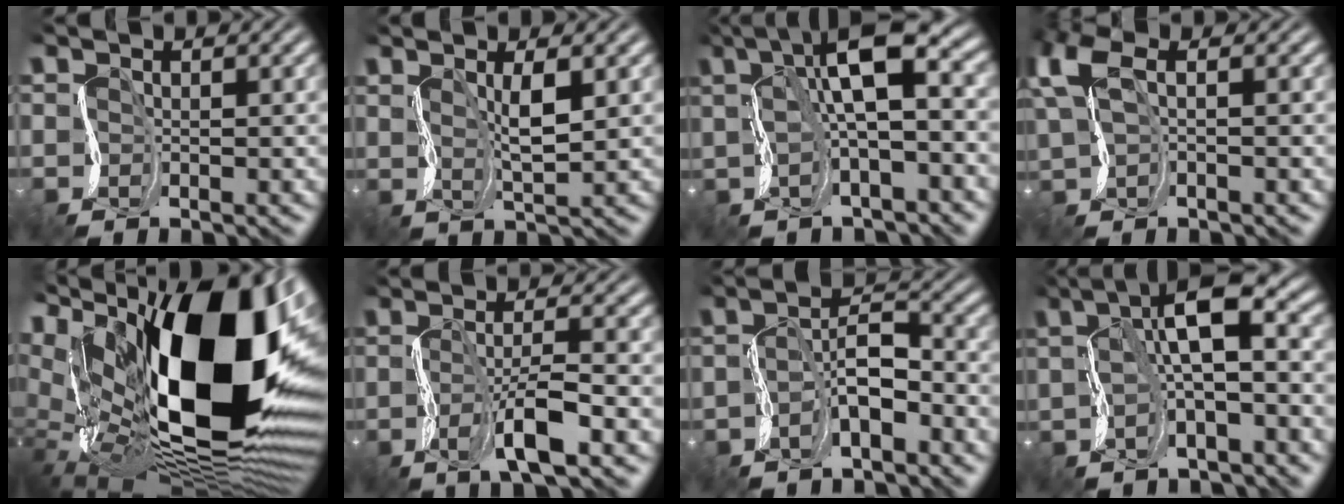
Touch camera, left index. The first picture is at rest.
{"total": 2.4, "force": [2.1, -0.5, 0.9], "torque": [-0.030, 0.013, 0.035]}
{"total": 7.3, "force": [3.1, 1.6, 6.5], "torque": [-0.098, 0.041, 0.035]}
{"total": 4.2, "force": [2.2, 1.5, 3.2], "torque": [-0.088, 0.018, 0.036]}
{"total": 18.9, "force": [5.5, 9.5, 15.4], "torque": [-0.261, 0.001, 0.094]}
{"total": 3.7, "force": [-1.0, 0.5, 3.5], "torque": [-0.074, 0.016, -0.029]}
{"total": 1.5, "force": [-0.3, 0.4, 1.4], "torque": [-0.033, 0.023, -0.020]}
{"total": 6.0, "force": [2.3, 1.2, 5.4], "torque": [-0.081, 0.041, 0.021]}